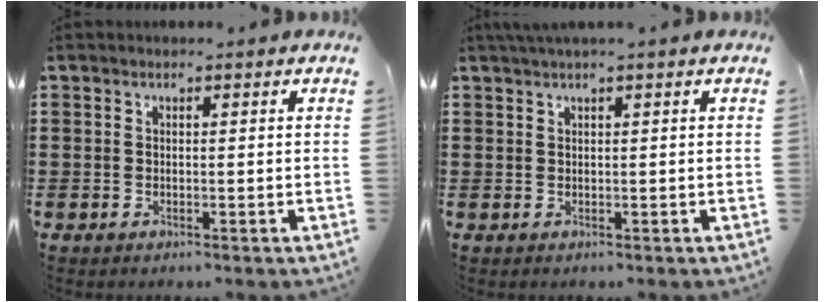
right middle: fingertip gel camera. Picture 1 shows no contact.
{"total": 1.1, "force": [0.6, 0.1, 0.9], "torque": [-0.020, 0.002, 0.010]}